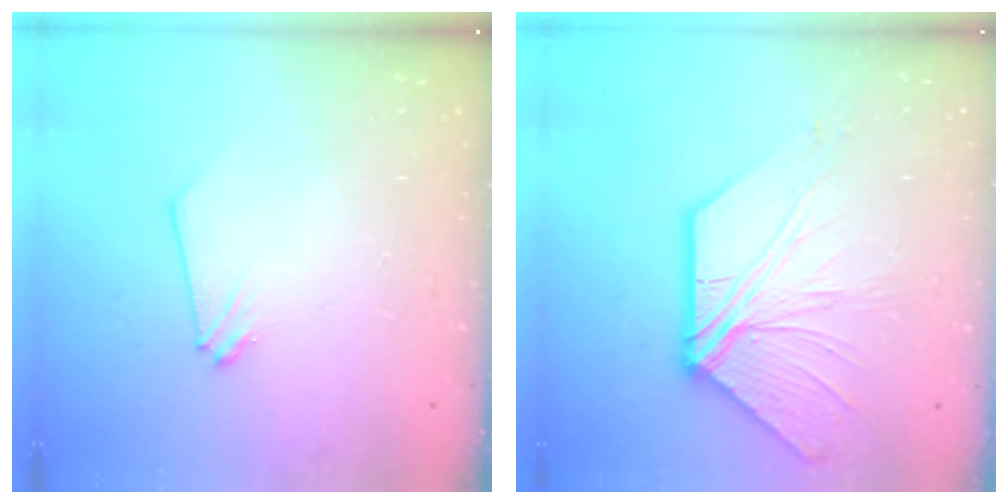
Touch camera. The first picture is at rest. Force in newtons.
{"total": 12.5, "press": 12.5, "slide": 1.1}